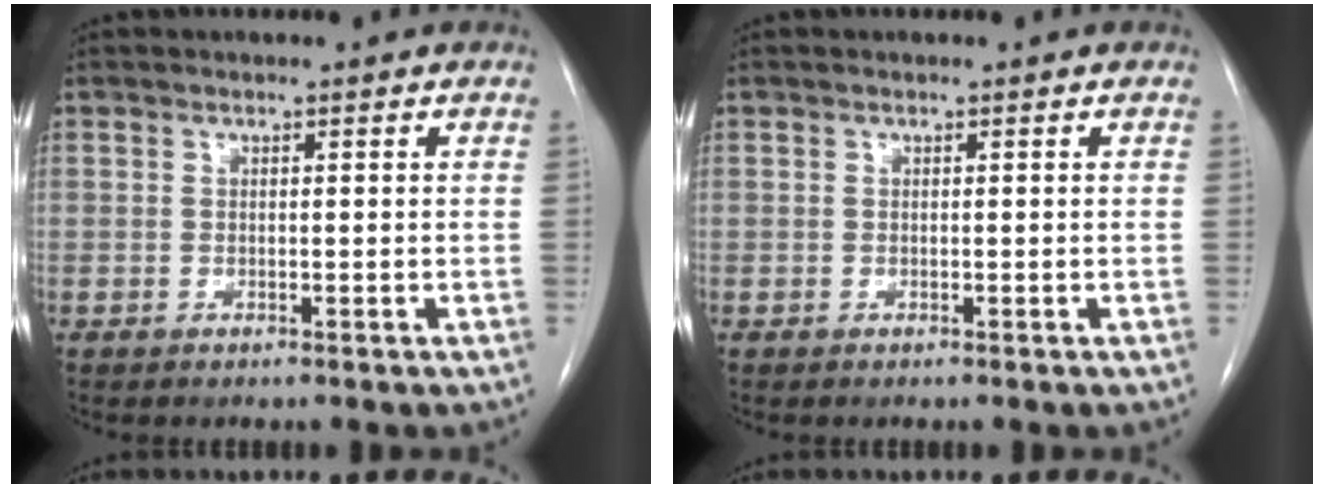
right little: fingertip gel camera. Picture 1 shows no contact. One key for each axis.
{"total": 0.0}